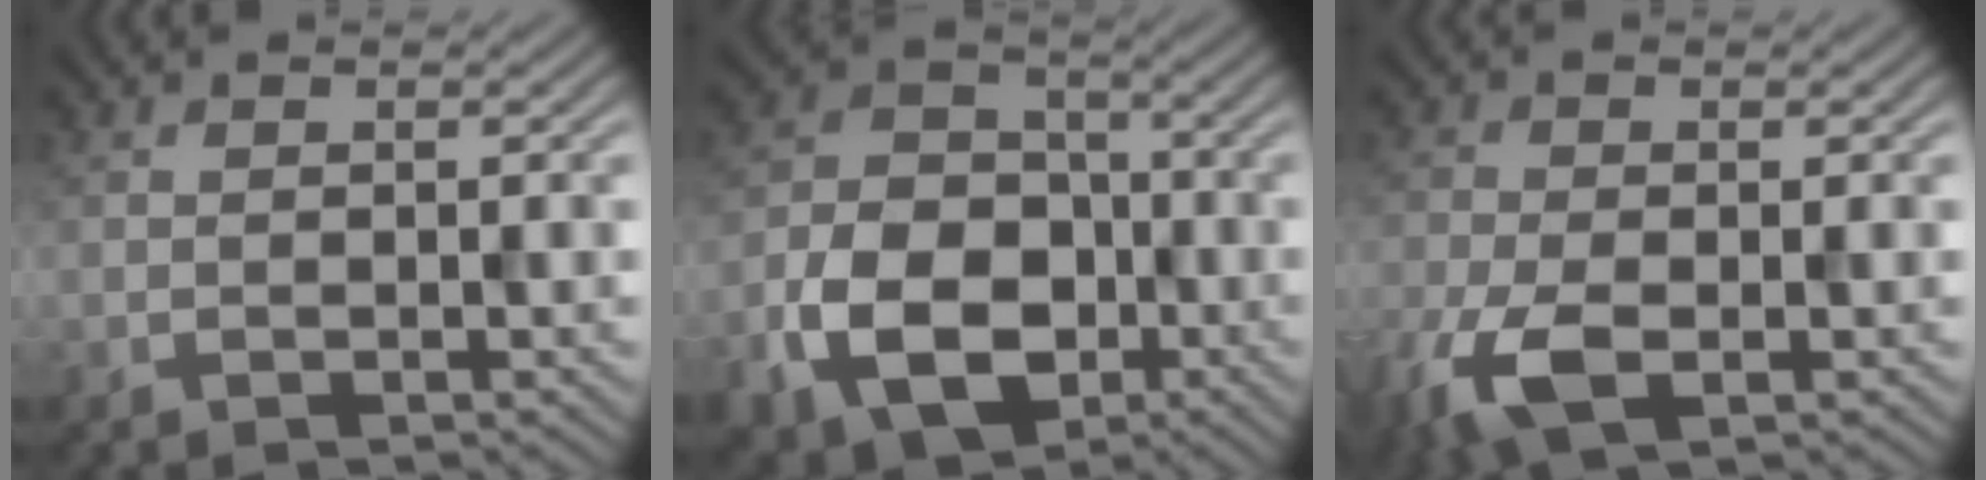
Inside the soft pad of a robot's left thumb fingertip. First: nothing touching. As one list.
[{"total": 11.5, "force": [-4.8, 8.1, 6.6], "torque": [-0.150, -0.023, -0.098]}, {"total": 6.1, "force": [-2.8, 2.8, 4.6], "torque": [-0.116, -0.013, -0.061]}]